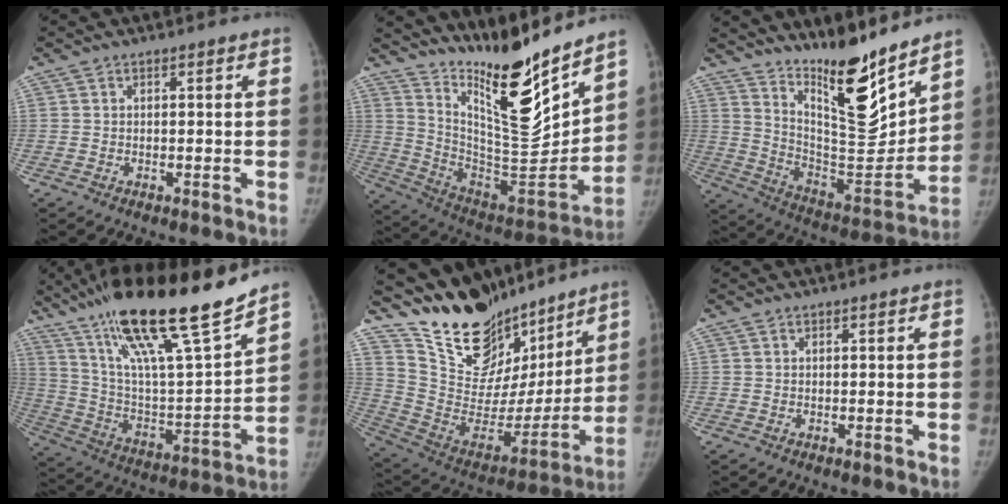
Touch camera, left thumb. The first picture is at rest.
{"total": 21.2, "force": [16.9, 3.5, 12.3], "torque": [-0.151, -0.134, 0.294]}
{"total": 18.8, "force": [14.5, 4.5, 11.1], "torque": [-0.130, -0.125, 0.250]}
{"total": 27.1, "force": [19.4, 3.8, 18.5], "torque": [-0.299, -0.066, 0.342]}
{"total": 24.4, "force": [19.9, 10.7, 9.1], "torque": [-0.111, -0.108, 0.337]}
{"total": 0.0}